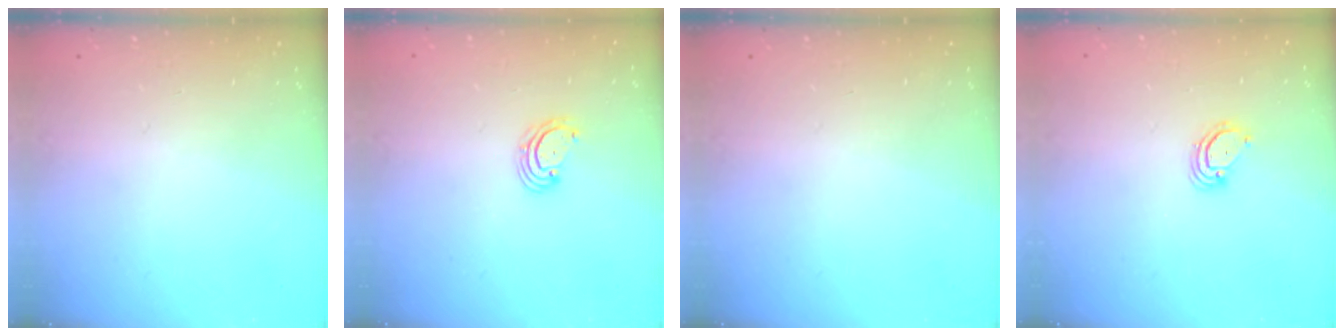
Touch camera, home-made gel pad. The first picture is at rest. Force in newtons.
{"total": 3.3, "press": 3.3, "slide": 0.5}
{"total": 0.0}
{"total": 3.2, "press": 3.2, "slide": 0.2}